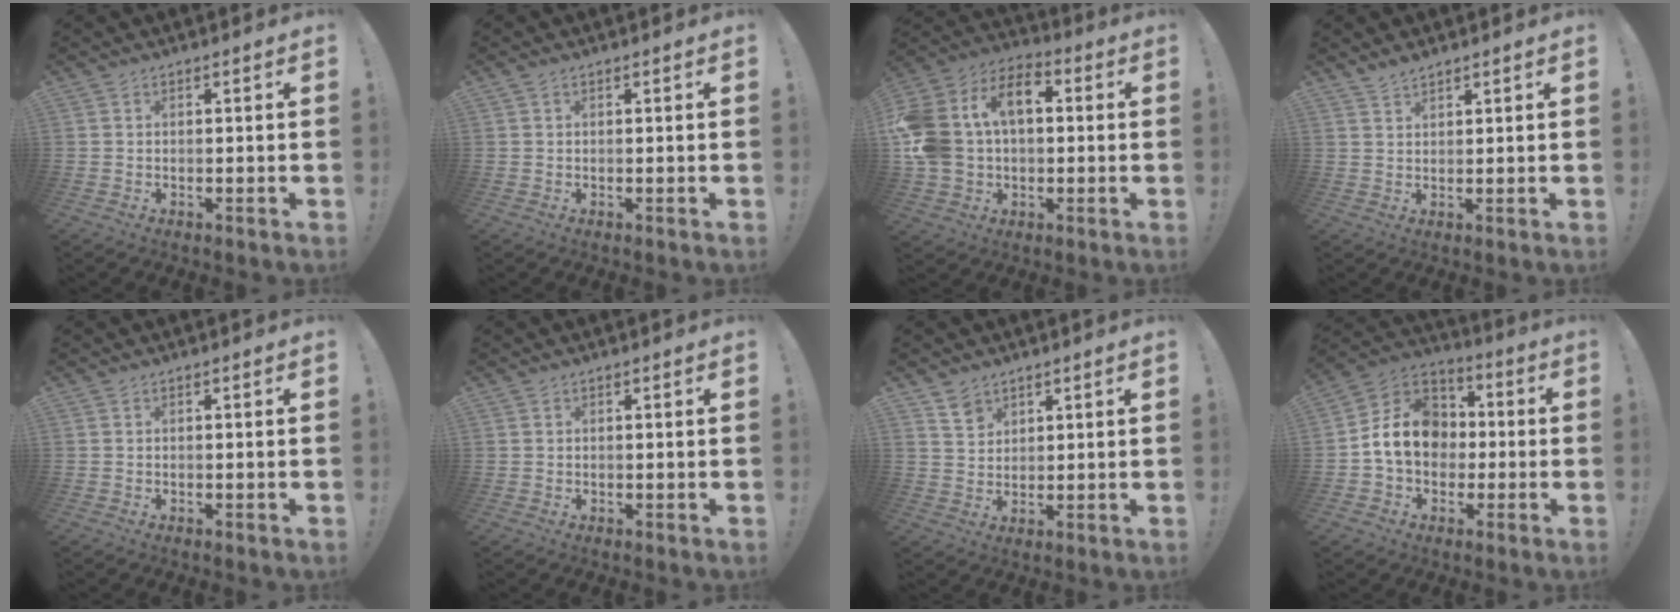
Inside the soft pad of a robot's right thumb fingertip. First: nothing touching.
{"total": 0.0}
{"total": 17.9, "force": [3.6, 13.1, 11.6], "torque": [-0.225, 0.013, 0.069]}
{"total": 2.4, "force": [2.2, 0.6, 0.8], "torque": [-0.015, -0.014, 0.041]}
{"total": 0.0}
{"total": 0.9, "force": [0.4, 0.8, -0.1], "torque": [0.010, -0.001, 0.007]}
{"total": 5.7, "force": [3.9, 4.0, 1.1], "torque": [-0.011, -0.026, 0.074]}
{"total": 15.1, "force": [-0.3, 12.2, 8.9], "torque": [-0.137, 0.025, 0.006]}